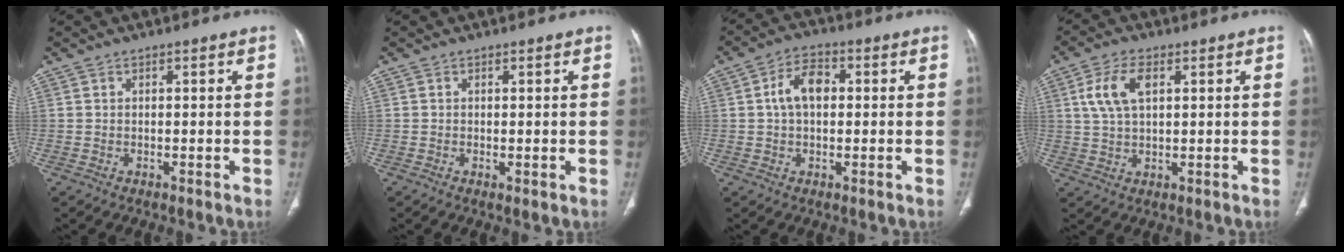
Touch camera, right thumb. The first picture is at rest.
{"total": 0.9, "force": [-0.1, 0.2, 0.9], "torque": [-0.019, -0.005, 0.000]}
{"total": 6.9, "force": [0.9, 4.4, 5.3], "torque": [-0.089, 0.018, 0.010]}
{"total": 7.5, "force": [2.4, 3.9, 5.9], "torque": [-0.124, 0.003, 0.049]}